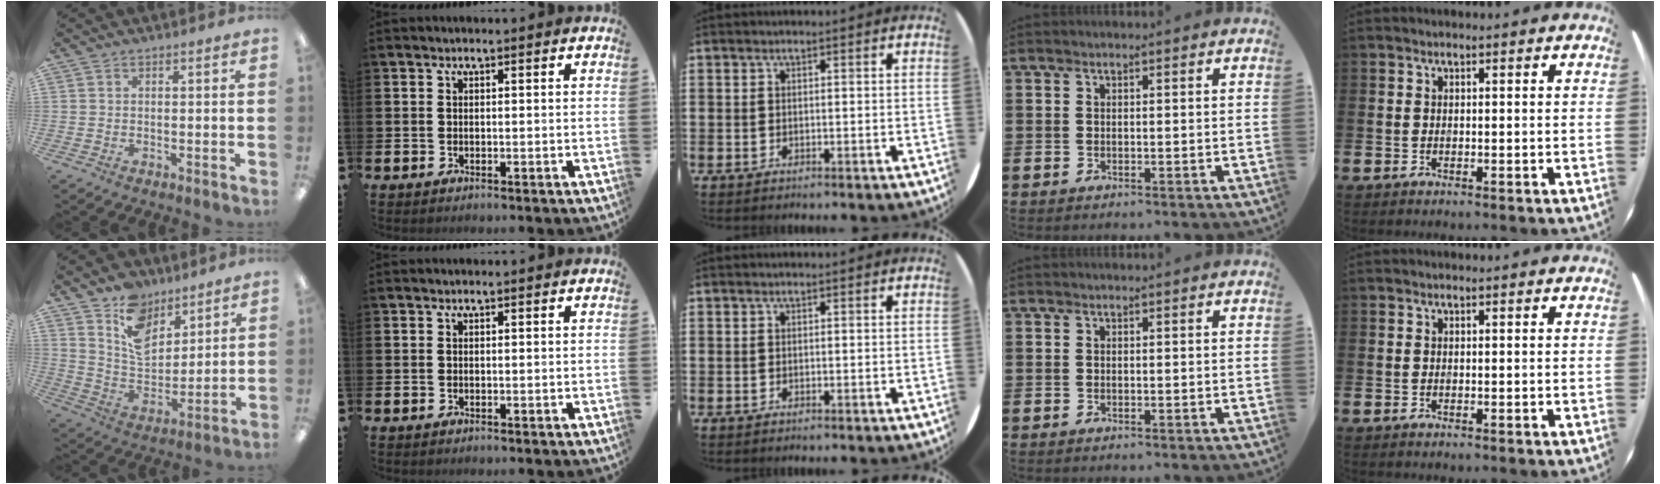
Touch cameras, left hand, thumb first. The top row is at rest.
{"thumb": {"total": 12.5, "force": [8.6, 7.6, 5.0], "torque": [-0.091, -0.050, 0.165]}}